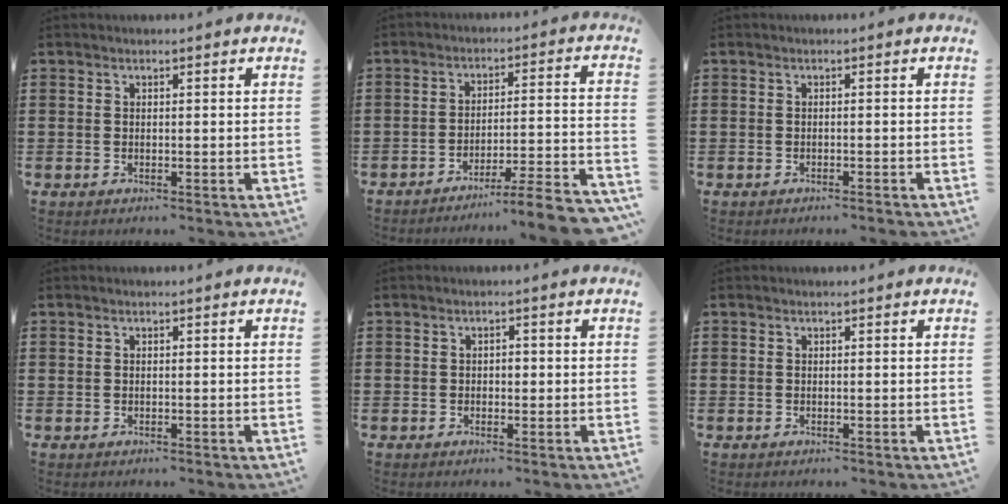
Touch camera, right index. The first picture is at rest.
{"total": 6.4, "force": [-5.5, -0.6, 3.3], "torque": [-0.047, -0.014, -0.108]}
{"total": 0.7, "force": [-0.6, -0.2, 0.2], "torque": [-0.004, -0.002, -0.012]}
{"total": 0.0}
{"total": 0.9, "force": [-0.1, 0.5, 0.7], "torque": [-0.015, 0.001, -0.003]}
{"total": 0.0}